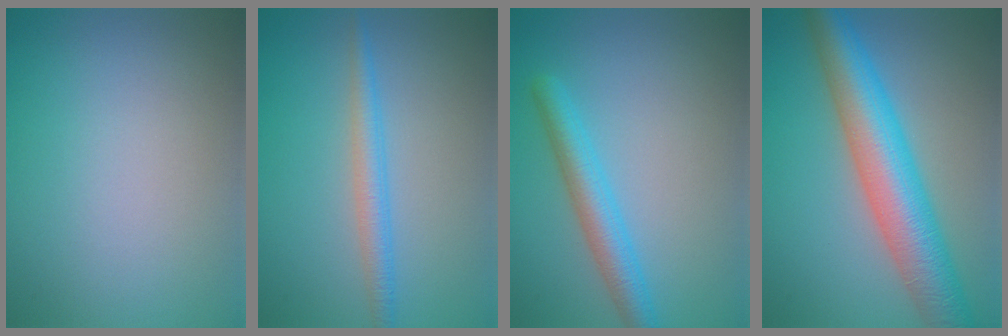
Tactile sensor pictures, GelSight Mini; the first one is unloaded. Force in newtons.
{"total": 2.5, "press": 2.5, "slide": 0.0}
{"total": 3.6, "press": 3.6, "slide": 0.1}
{"total": 8.9, "press": 8.9, "slide": 0.1}